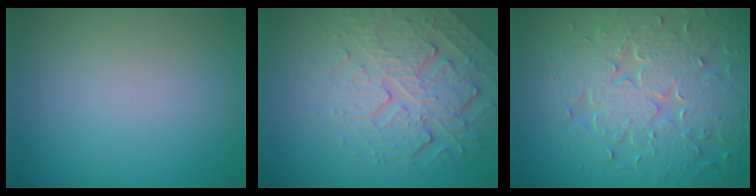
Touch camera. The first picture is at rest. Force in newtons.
{"total": 4.7, "press": 4.3, "slide": 1.9}
{"total": 8.7, "press": 6.3, "slide": 6.0}